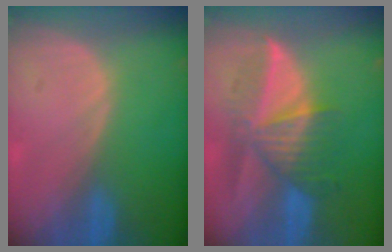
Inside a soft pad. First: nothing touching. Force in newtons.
{"total": 7.7, "press": 7.4, "slide": 2.0}